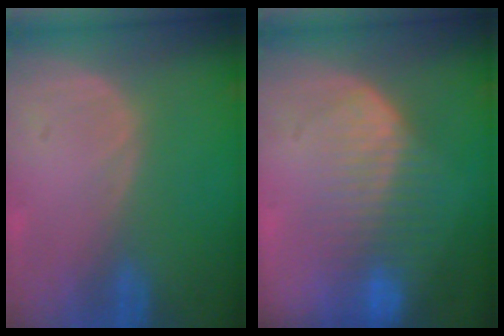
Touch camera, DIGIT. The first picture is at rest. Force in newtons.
{"total": 8.1, "press": 7.5, "slide": 3.1}